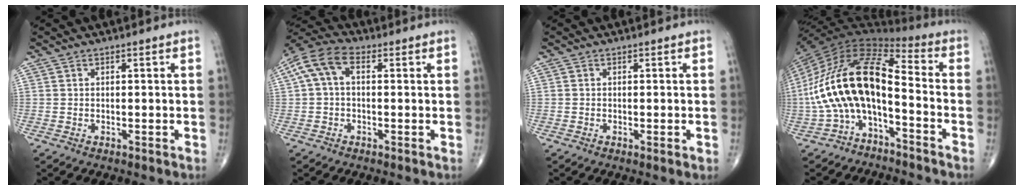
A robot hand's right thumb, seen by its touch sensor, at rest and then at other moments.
{"total": 8.4, "force": [1.4, 4.9, 6.6], "torque": [-0.137, 0.030, 0.018]}
{"total": 1.4, "force": [-0.4, 0.2, 1.4], "torque": [-0.024, -0.005, -0.005]}
{"total": 17.9, "force": [-4.2, 8.0, 15.5], "torque": [-0.293, 0.090, -0.086]}